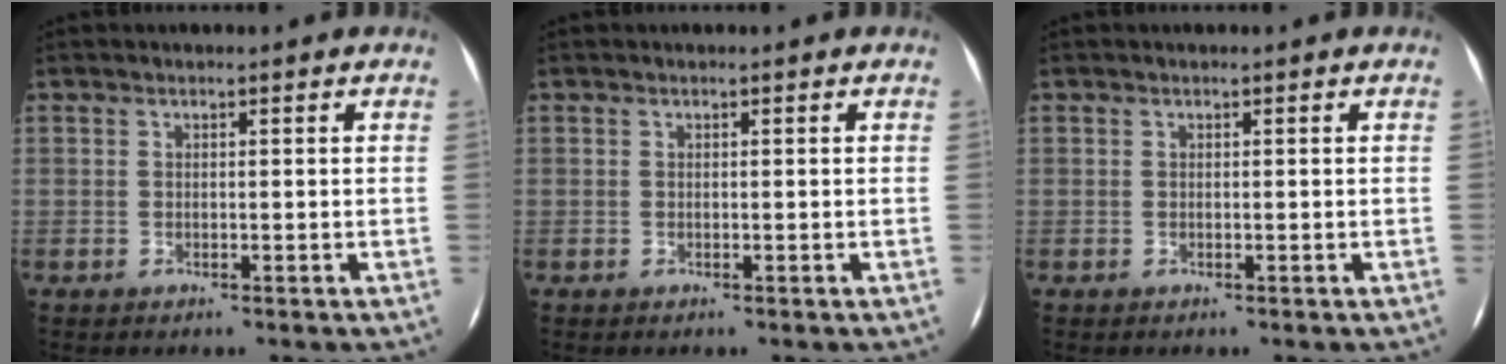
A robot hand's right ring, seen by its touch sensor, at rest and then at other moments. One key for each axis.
{"total": 0.0}
{"total": 0.0}